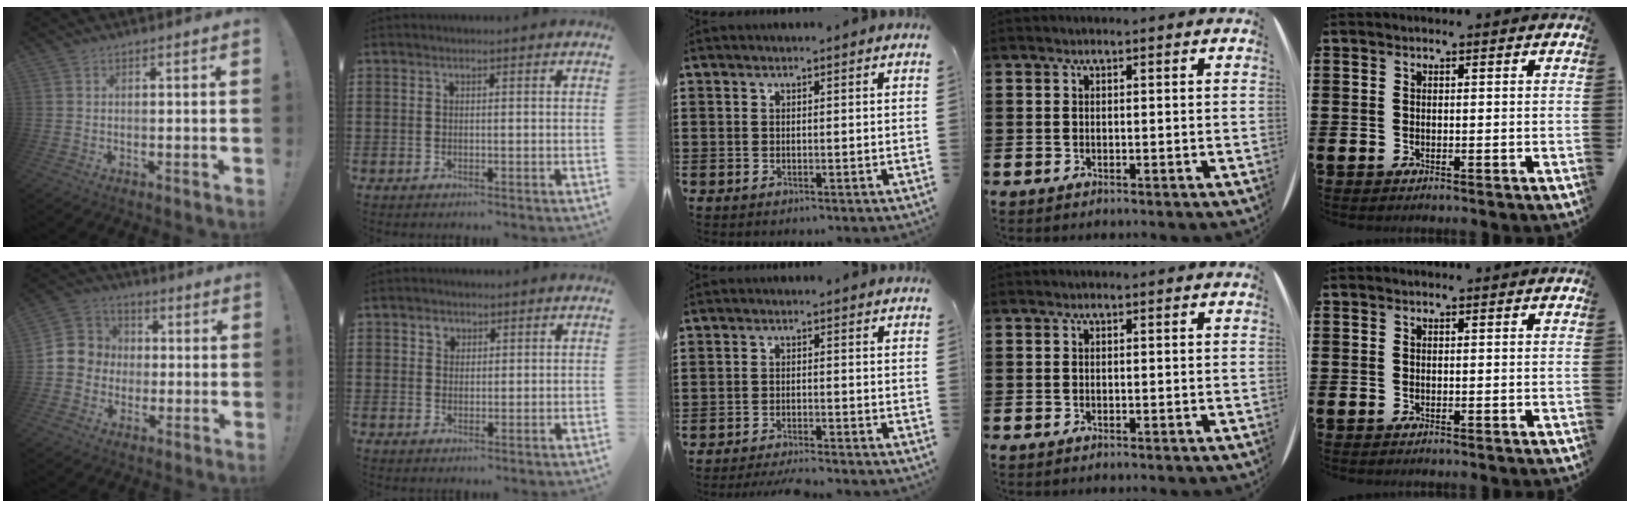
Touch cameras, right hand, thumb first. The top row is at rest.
{"thumb": {"total": 8.4, "force": [-1.4, 8.1, 1.5], "torque": [-0.023, 0.018, -0.017]}, "index": {"total": 1.8, "force": [1.0, 1.5, 0.5], "torque": [-0.015, 0.008, 0.017]}, "middle": {"total": 2.7, "force": [-2.6, -0.2, 0.7], "torque": [-0.014, -0.002, -0.051]}}